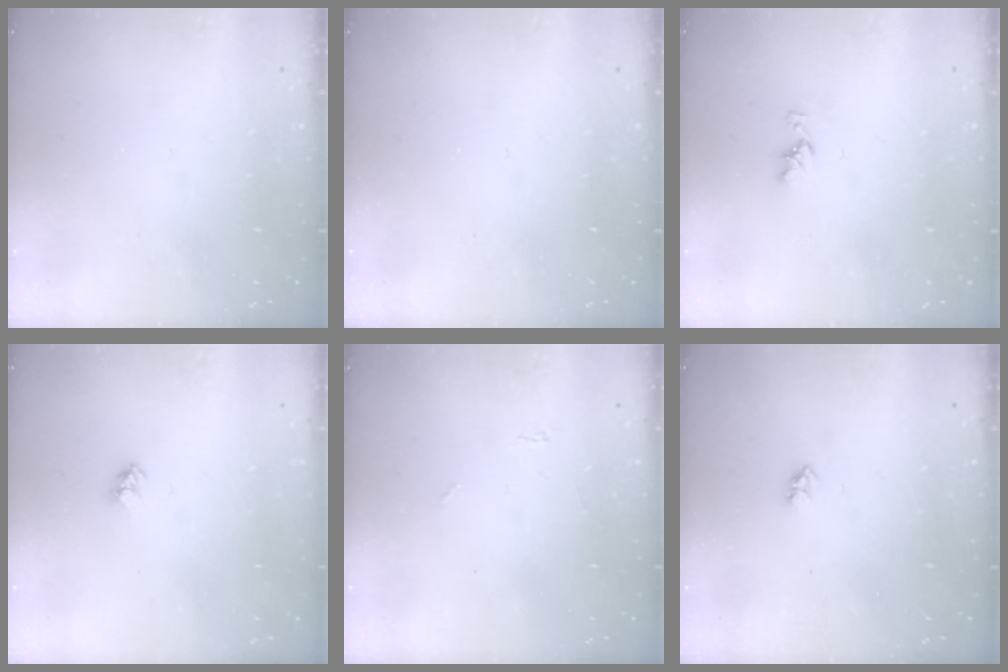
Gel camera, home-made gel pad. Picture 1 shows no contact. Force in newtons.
{"total": 0.0}
{"total": 3.9, "press": 3.9, "slide": 0.5}
{"total": 2.4, "press": 2.4, "slide": 0.1}
{"total": 4.1, "press": 4.1, "slide": 0.5}
{"total": 2.1, "press": 2.1, "slide": 0.4}